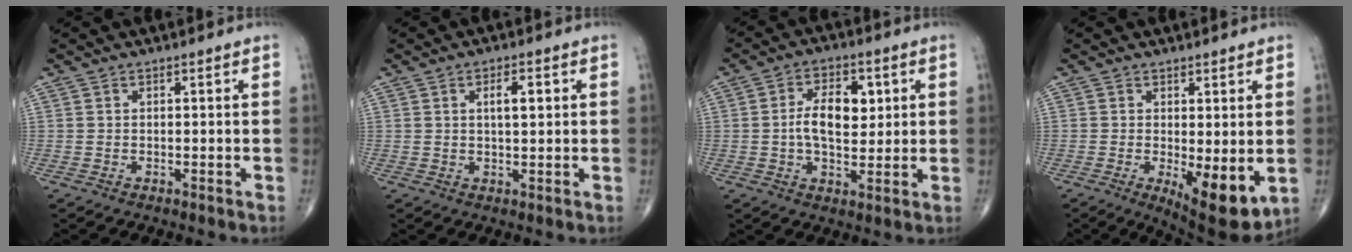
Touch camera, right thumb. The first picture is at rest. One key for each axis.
{"total": 4.0, "fx": 1.1, "fy": 1.5, "fz": 3.5, "tx": -0.053, "ty": -0.002, "tz": 0.017}
{"total": 9.4, "fx": 1.3, "fy": 5.4, "fz": 7.6, "tx": -0.108, "ty": 0.000, "tz": 0.022}
{"total": 9.4, "fx": -1.4, "fy": 3.3, "fz": 8.7, "tx": -0.117, "ty": -0.025, "tz": -0.011}